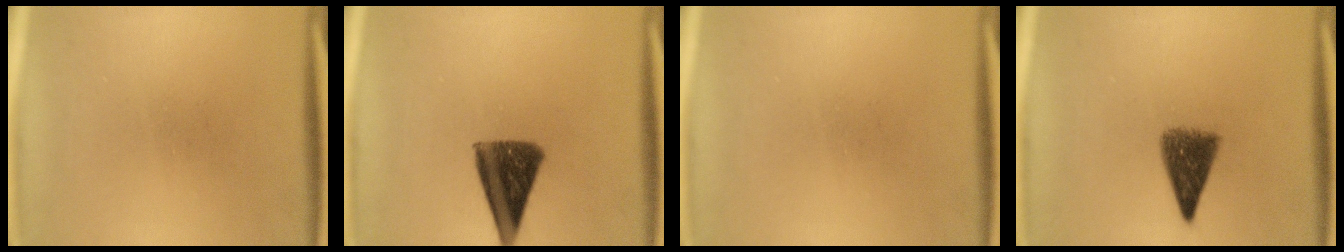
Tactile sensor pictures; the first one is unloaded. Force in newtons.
{"total": 10.8}
{"total": 0.0}
{"total": 6.2}